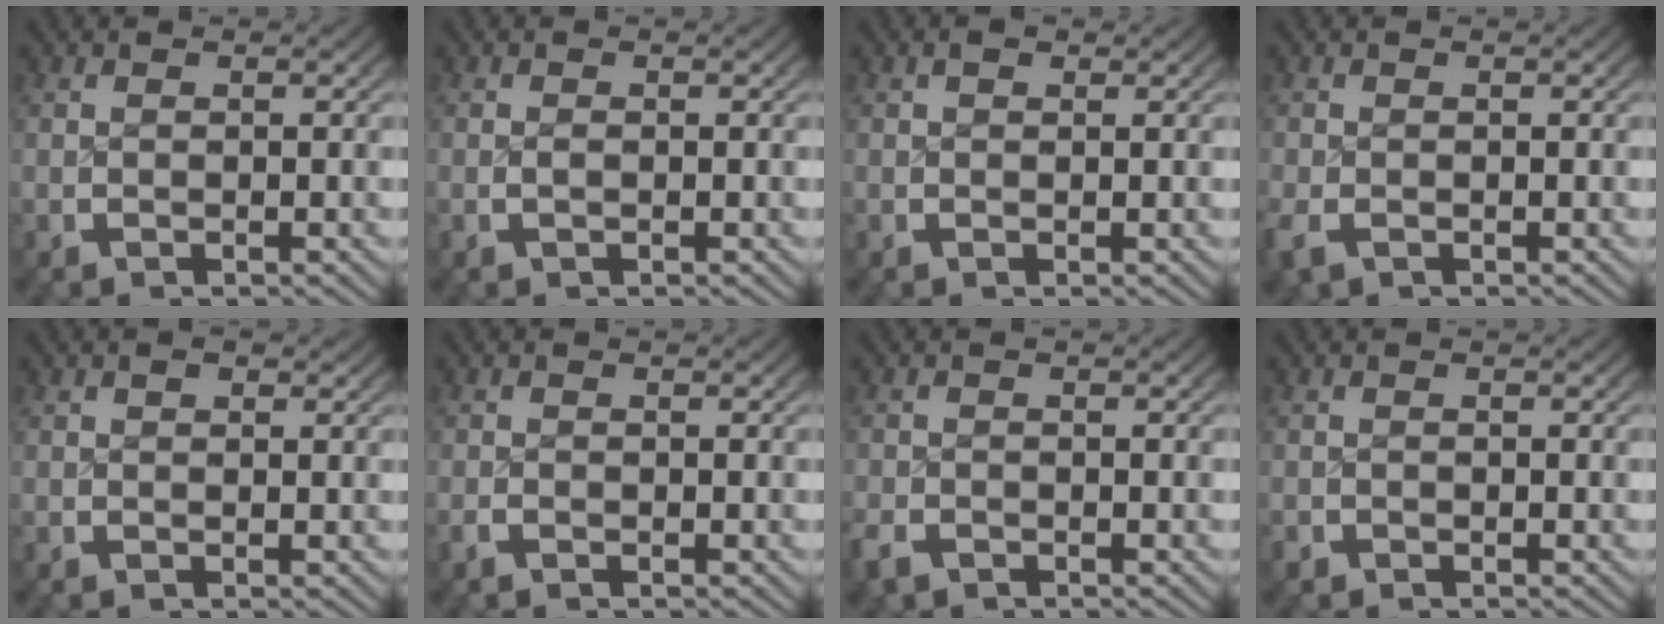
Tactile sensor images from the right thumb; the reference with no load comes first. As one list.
[{"total": 0.5, "force": [-0.3, 0.2, 0.4], "torque": [-0.015, -0.006, -0.003]}, {"total": 0.8, "force": [0.6, 0.4, 0.3], "torque": [-0.004, -0.002, 0.011]}, {"total": 1.5, "force": [-0.9, 1.1, 0.6], "torque": [-0.019, -0.009, -0.013]}, {"total": 0.9, "force": [0.6, 0.6, 0.4], "torque": [-0.005, -0.003, 0.009]}, {"total": 0.8, "force": [-0.6, 0.4, 0.2], "torque": [-0.005, -0.003, -0.014]}, {"total": 1.7, "force": [-1.4, 1.0, 0.3], "torque": [-0.007, -0.007, -0.028]}, {"total": 0.8, "force": [-0.7, 0.4, -0.1], "torque": [0.002, -0.006, -0.013]}]